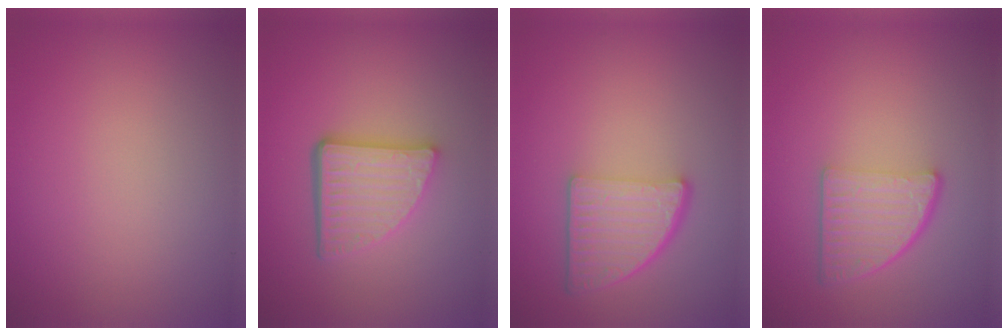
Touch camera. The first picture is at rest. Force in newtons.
{"total": 5.1, "press": 3.6, "slide": 3.6}
{"total": 5.1, "press": 3.7, "slide": 3.5}
{"total": 4.7, "press": 3.4, "slide": 3.2}